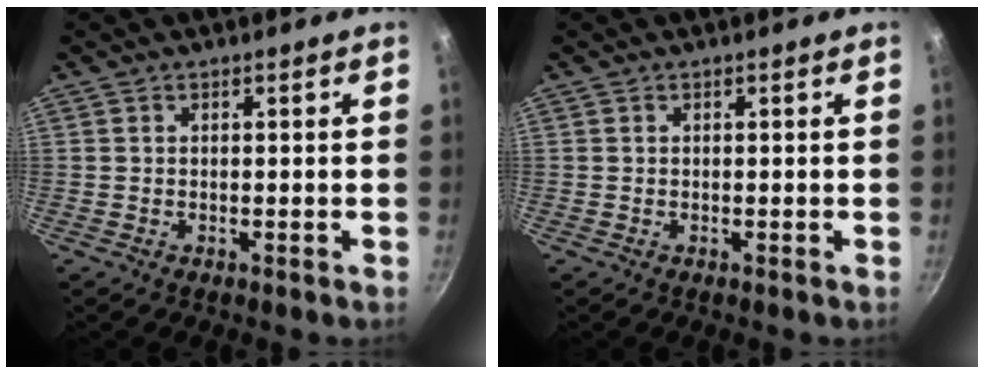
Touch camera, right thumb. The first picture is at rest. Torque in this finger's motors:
{"motor_torque": [-0.07, 0.07, 0.01, 0.01, 0.00]}